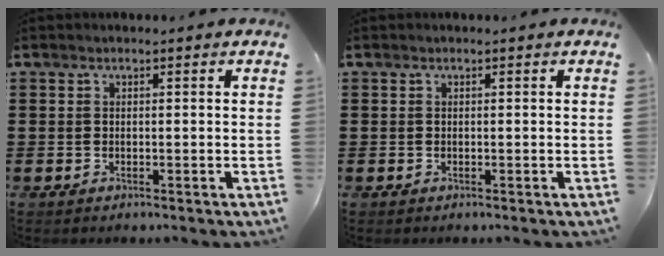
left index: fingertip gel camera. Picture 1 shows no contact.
{"total": 0.0}